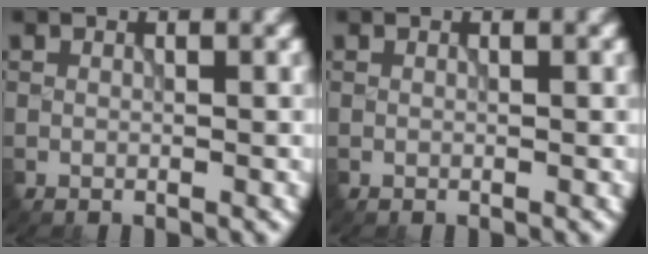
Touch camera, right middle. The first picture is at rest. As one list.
[{"total": 0.0}]